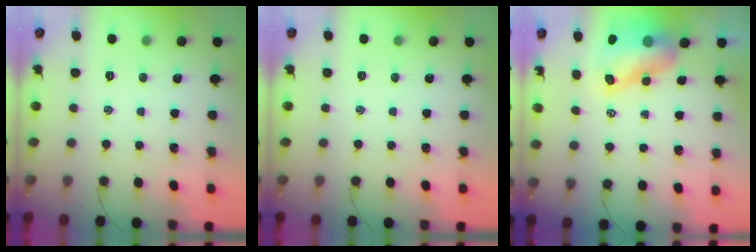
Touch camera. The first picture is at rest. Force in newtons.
{"total": 0.0}
{"total": 8.4, "press": 8.2, "slide": 1.7}